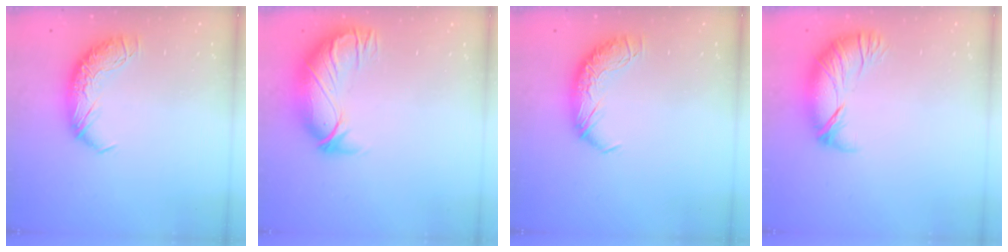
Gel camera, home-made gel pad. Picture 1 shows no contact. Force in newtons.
{"total": 2.9, "press": 0.4, "slide": 2.9}
{"total": 0.0}
{"total": 2.8, "press": 1.9, "slide": 2.0}